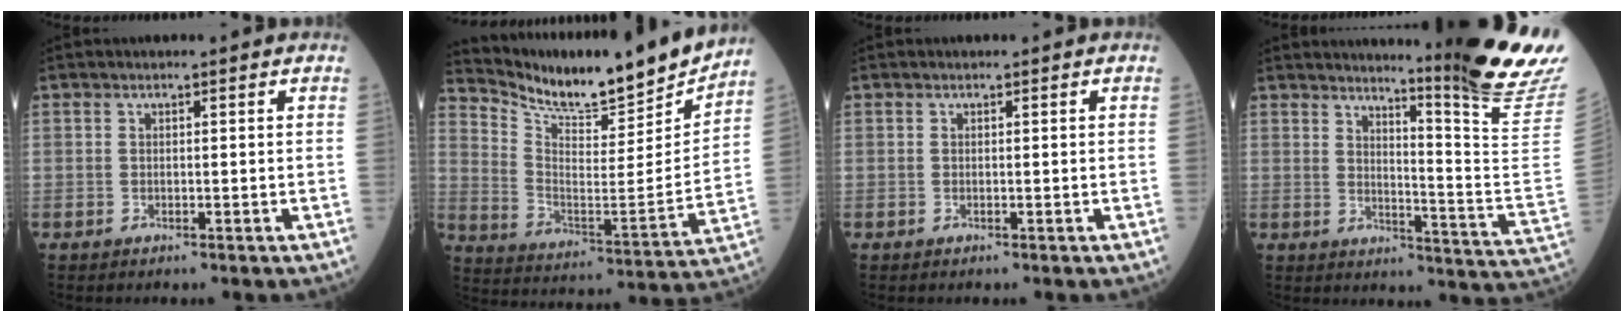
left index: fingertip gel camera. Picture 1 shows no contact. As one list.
[{"total": 19.2, "force": [18.0, 1.5, 6.5], "torque": [-0.135, -0.057, 0.278]}, {"total": 0.0}, {"total": 16.6, "force": [13.8, -2.8, 8.9], "torque": [-0.128, -0.106, 0.170]}]